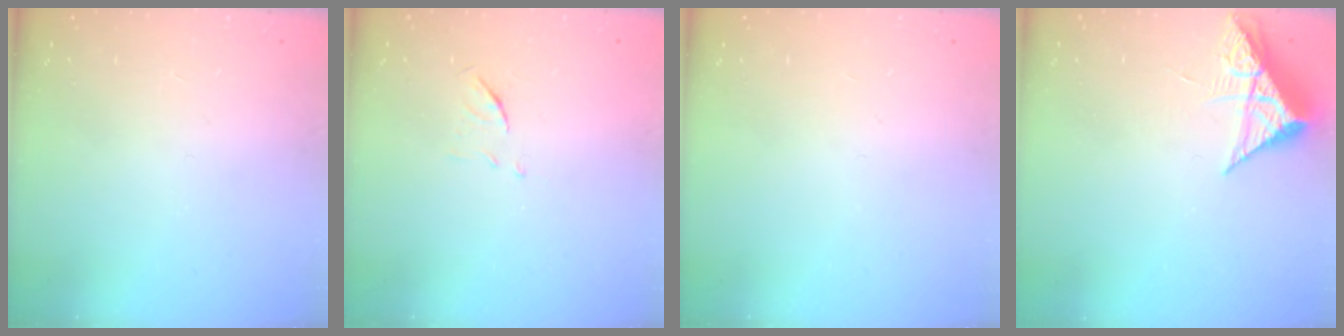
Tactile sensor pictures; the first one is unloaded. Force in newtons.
{"total": 5.9, "press": 5.9, "slide": 0.5}
{"total": 0.0}
{"total": 7.6, "press": 7.6, "slide": 0.4}